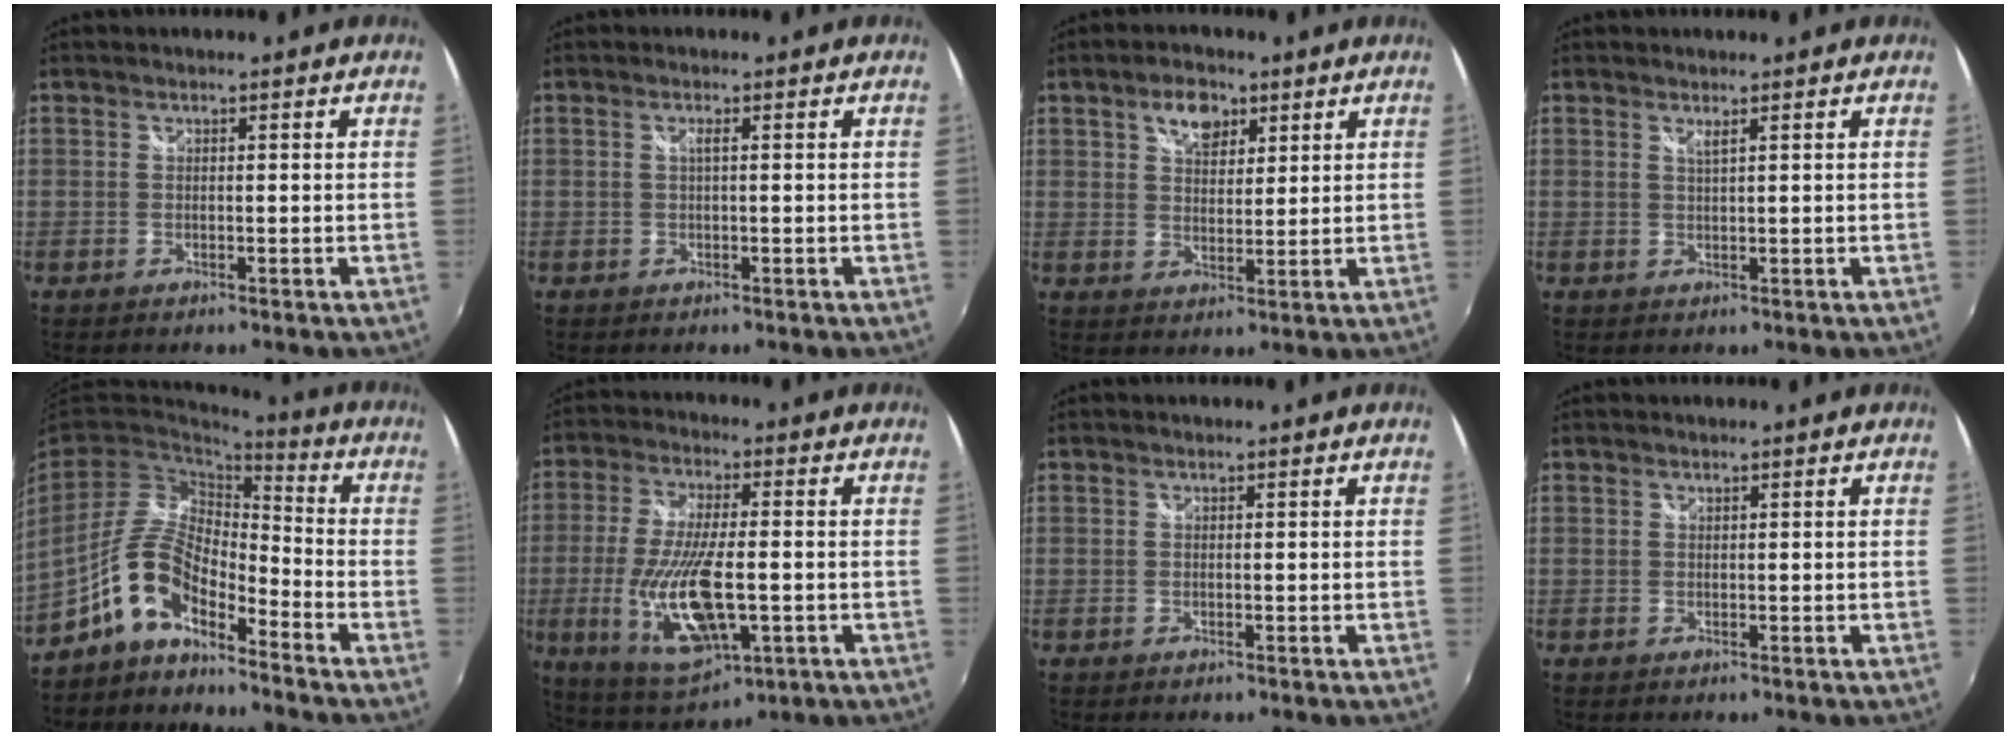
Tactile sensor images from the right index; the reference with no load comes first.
{"total": 0.9, "force": [0.0, -0.2, 0.9], "torque": [-0.016, 0.001, -0.001]}
{"total": 6.3, "force": [3.5, 3.7, 3.7], "torque": [-0.055, 0.013, 0.060]}
{"total": 1.0, "force": [0.7, -0.2, 0.7], "torque": [-0.012, -0.002, 0.012]}
{"total": 10.6, "force": [-6.8, 4.3, 7.0], "torque": [-0.152, 0.013, -0.135]}
{"total": 16.8, "force": [-3.5, 5.9, 15.4], "torque": [-0.311, -0.025, -0.054]}
{"total": 0.0}
{"total": 0.0}